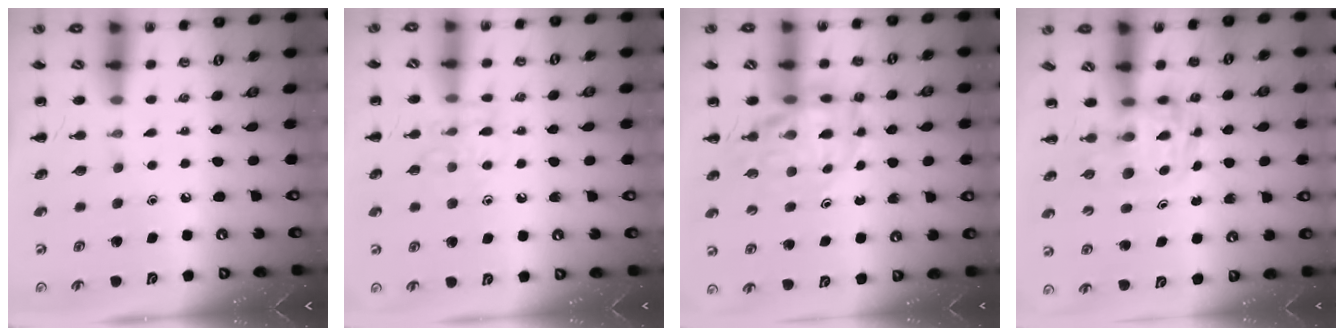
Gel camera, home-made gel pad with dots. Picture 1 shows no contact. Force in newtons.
{"total": 8.0, "press": 8.0, "slide": 0.7}
{"total": 11.4, "press": 10.8, "slide": 3.5}
{"total": 3.6, "press": 3.6, "slide": 0.6}